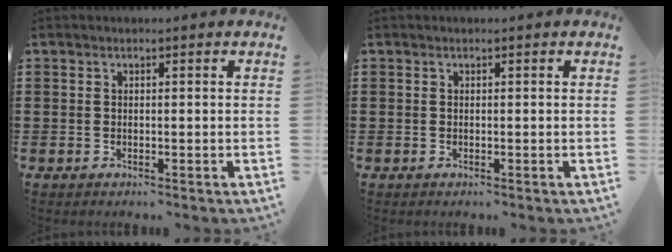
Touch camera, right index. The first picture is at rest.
{"total": 0.0}